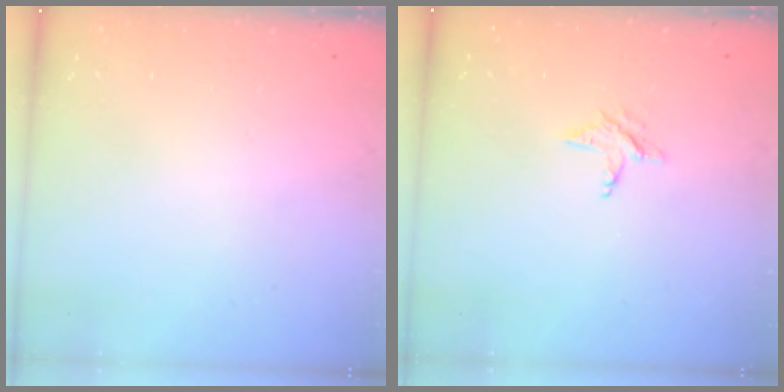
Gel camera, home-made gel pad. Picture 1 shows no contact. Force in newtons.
{"total": 2.5, "press": 2.5, "slide": 0.3}